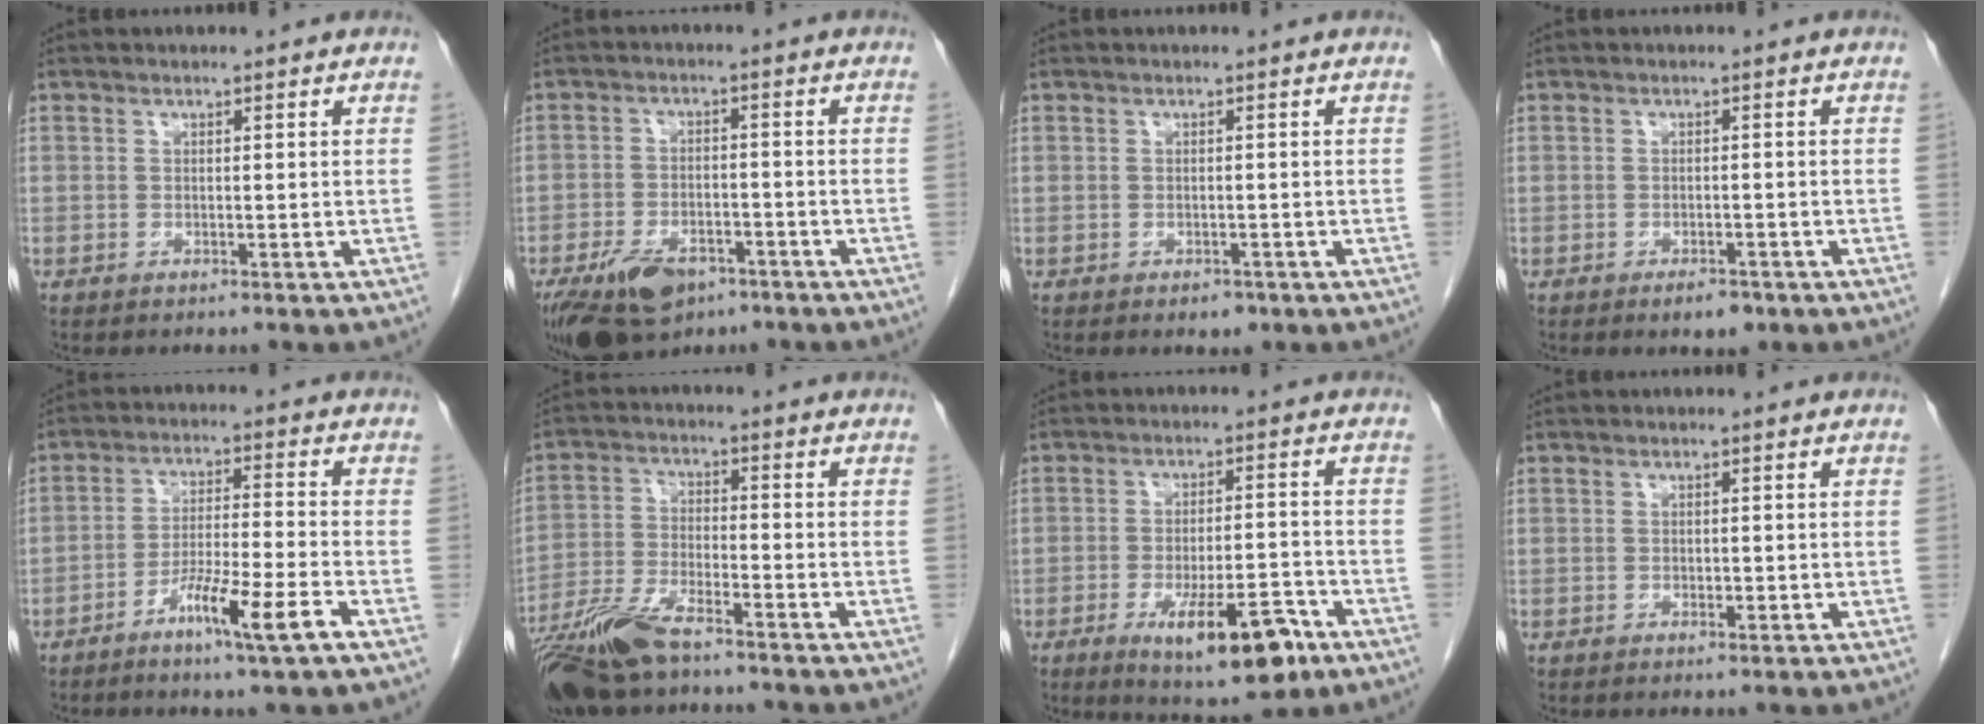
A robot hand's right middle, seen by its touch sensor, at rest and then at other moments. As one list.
[{"total": 10.9, "force": [-6.8, 5.7, 6.2], "torque": [-0.115, -0.006, -0.110]}, {"total": 1.7, "force": [-1.1, 1.0, 0.8], "torque": [-0.010, 0.001, -0.008]}, {"total": 2.7, "force": [-1.8, 1.2, 1.6], "torque": [-0.023, 0.000, -0.021]}, {"total": 8.1, "force": [-4.7, -0.4, 6.6], "torque": [-0.119, -0.005, -0.085]}, {"total": 11.0, "force": [-8.4, 2.7, 6.5], "torque": [-0.132, -0.021, -0.158]}, {"total": 11.3, "force": [-6.1, 3.1, 9.0], "torque": [-0.137, -0.006, -0.085]}, {"total": 0.7, "force": [-0.3, 0.4, 0.5], "torque": [-0.006, 0.001, -0.003]}]